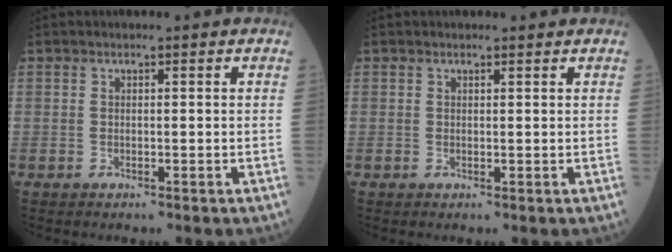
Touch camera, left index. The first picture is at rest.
{"total": 0.8, "force": [0.7, 0.2, 0.0], "torque": [-0.007, -0.006, 0.008]}